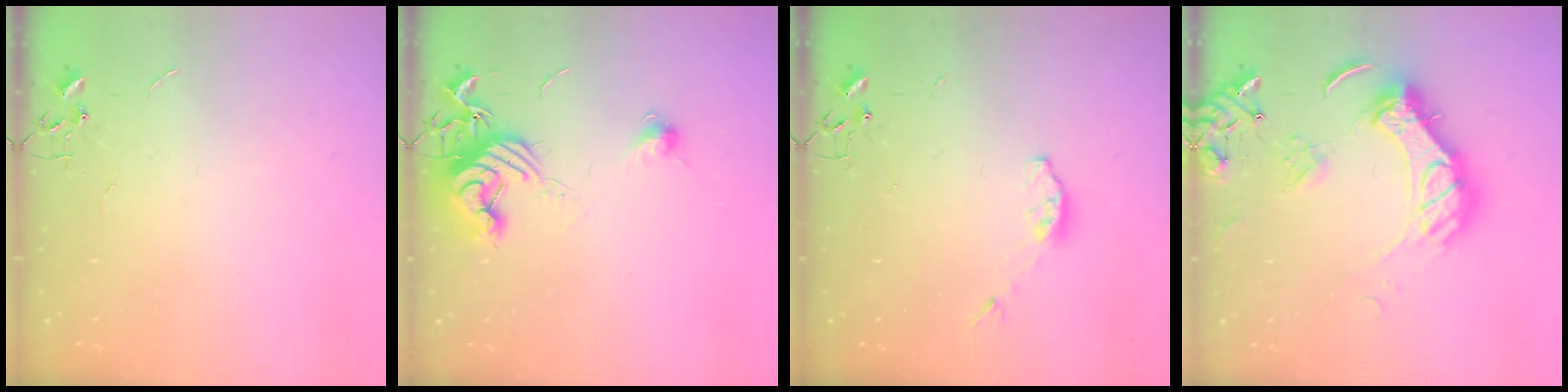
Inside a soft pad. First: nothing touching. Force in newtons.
{"total": 12.9, "press": 12.9, "slide": 0.5}
{"total": 4.3, "press": 4.1, "slide": 1.1}
{"total": 18.6, "press": 18.4, "slide": 2.6}